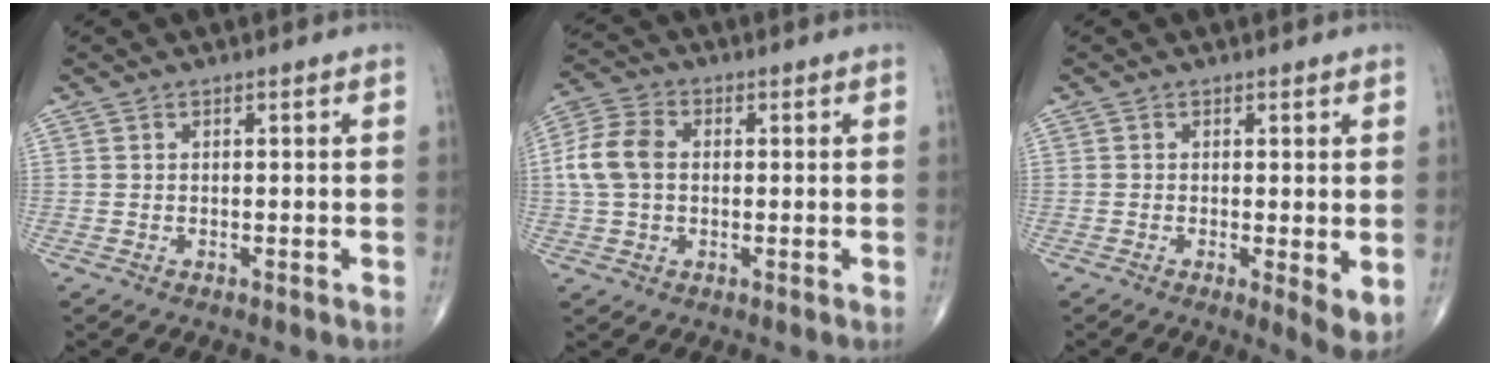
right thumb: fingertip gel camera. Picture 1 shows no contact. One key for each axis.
{"total": 8.2, "fx": 0.5, "fy": 5.9, "fz": 5.8, "tx": -0.124, "ty": 0.019, "tz": 0.004}
{"total": 4.5, "fx": -0.2, "fy": 1.3, "fz": 4.4, "tx": -0.068, "ty": -0.016, "tz": -0.006}